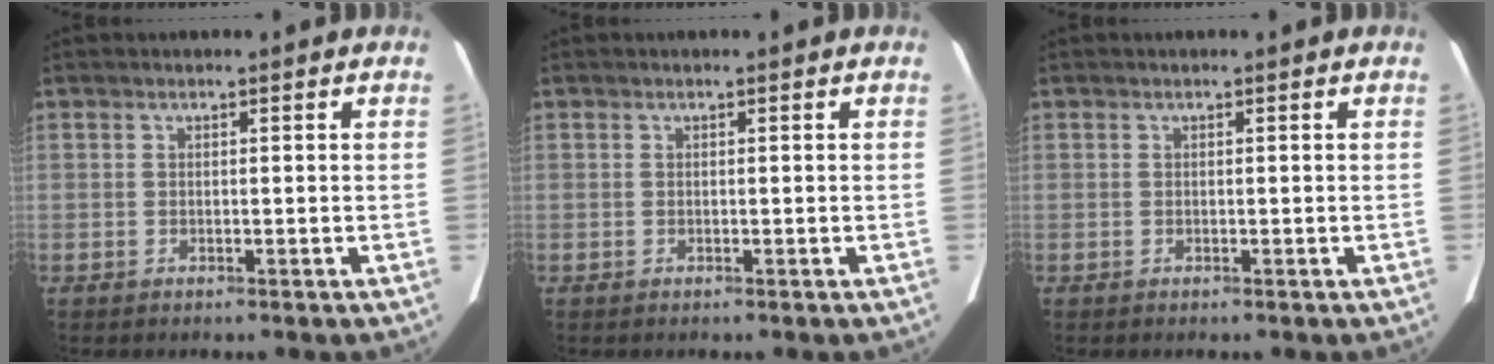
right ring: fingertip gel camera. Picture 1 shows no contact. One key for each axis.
{"total": 0.0}
{"total": 0.0}